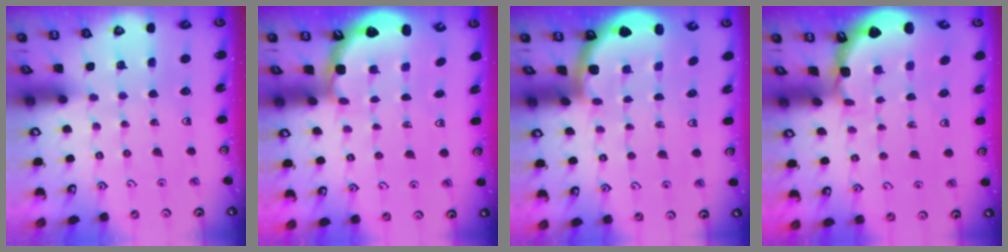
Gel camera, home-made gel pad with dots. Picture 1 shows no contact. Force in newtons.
{"total": 2.7, "press": 2.1, "slide": 1.7}
{"total": 1.6, "press": 1.6, "slide": 0.1}
{"total": 1.2, "press": 1.1, "slide": 0.2}